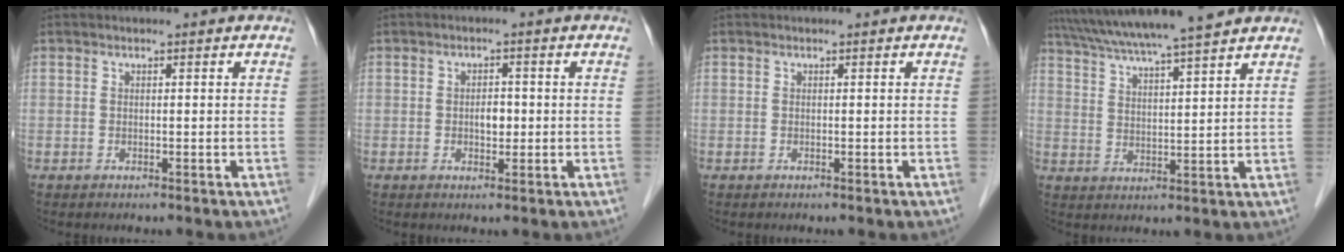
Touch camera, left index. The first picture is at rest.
{"total": 2.2, "force": [-0.2, 1.3, 1.8], "torque": [-0.029, 0.002, -0.002]}
{"total": 0.0}
{"total": 15.1, "force": [13.1, -0.1, 7.5], "torque": [-0.135, 0.032, 0.202]}